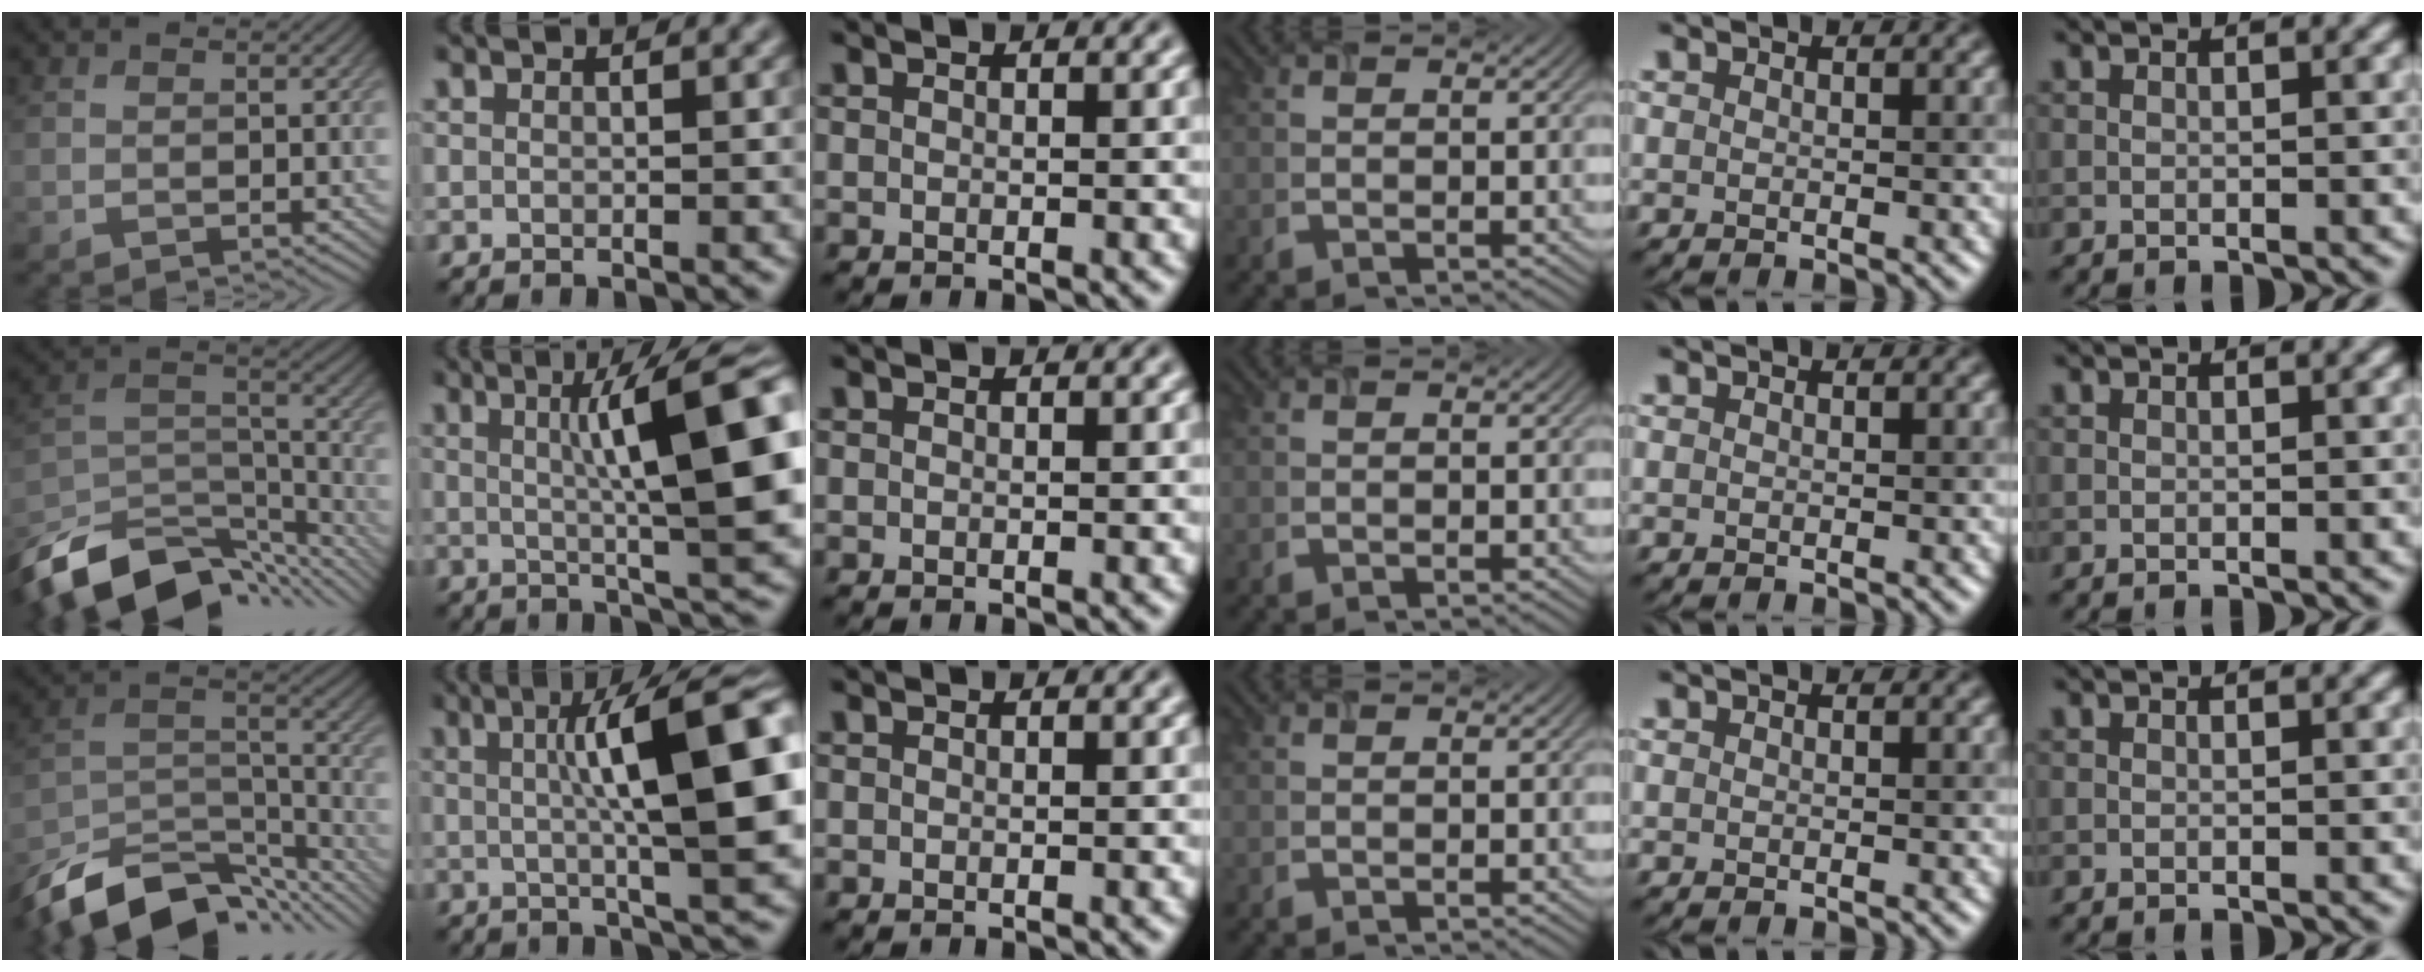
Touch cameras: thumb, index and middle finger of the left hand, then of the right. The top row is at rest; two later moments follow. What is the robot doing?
{"motion": "open", "object": "airpods case & airpods"}